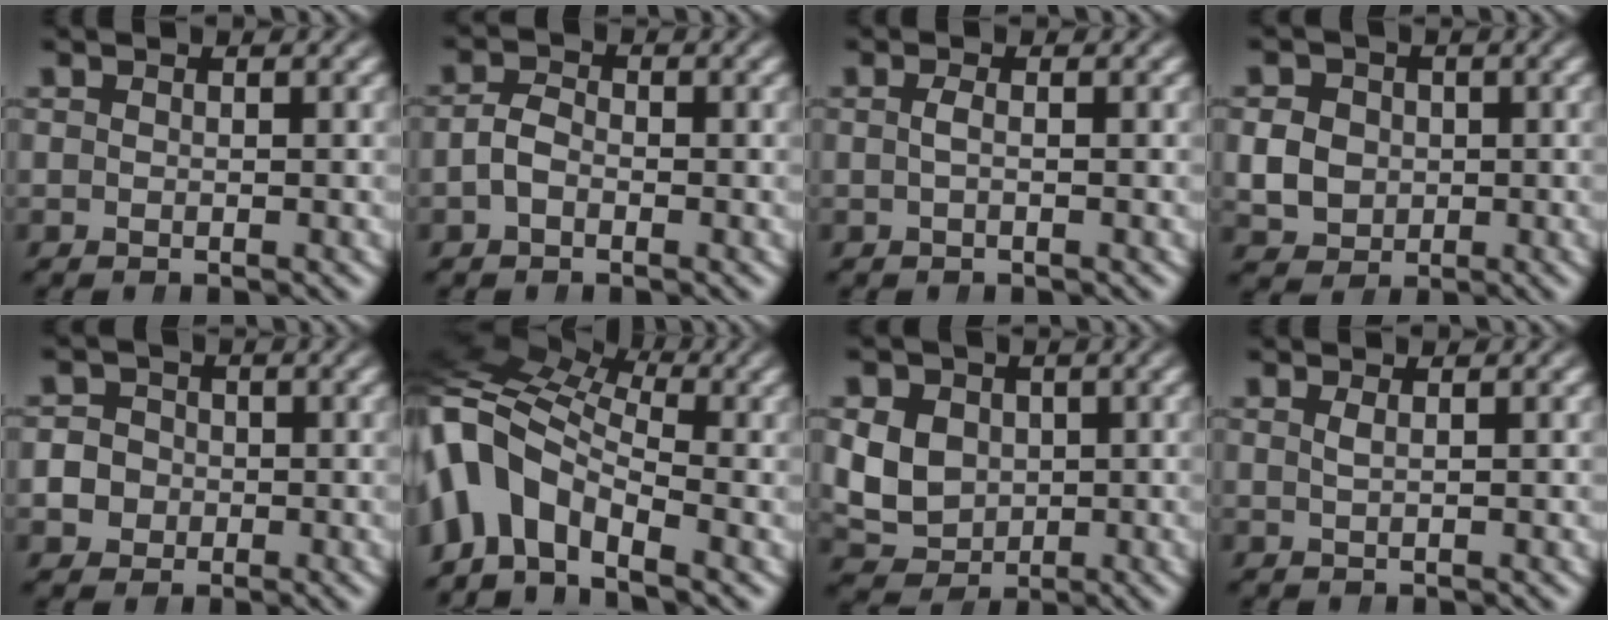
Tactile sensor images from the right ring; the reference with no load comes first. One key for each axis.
{"total": 2.2, "fx": -0.8, "fy": 1.6, "fz": 1.2, "tx": -0.031, "ty": -0.004, "tz": -0.014}
{"total": 0.8, "fx": -0.4, "fy": -0.1, "fz": 0.7, "tx": -0.021, "ty": -0.005, "tz": -0.005}
{"total": 4.5, "fx": -0.4, "fy": 4.1, "fz": 1.7, "tx": -0.030, "ty": -0.012, "tz": 0.003}
{"total": 4.7, "fx": -0.7, "fy": 4.4, "fz": 1.3, "tx": -0.032, "ty": -0.014, "tz": -0.012}
{"total": 11.0, "fx": -0.4, "fy": 9.1, "fz": 6.2, "tx": -0.172, "ty": -0.026, "tz": -0.015}
{"total": 8.4, "fx": -0.6, "fy": 7.6, "fz": 3.5, "tx": -0.093, "ty": -0.037, "tz": 0.002}
{"total": 0.6, "fx": 0.2, "fy": -0.3, "fz": 0.5, "tx": -0.014, "ty": -0.006, "tz": 0.010}